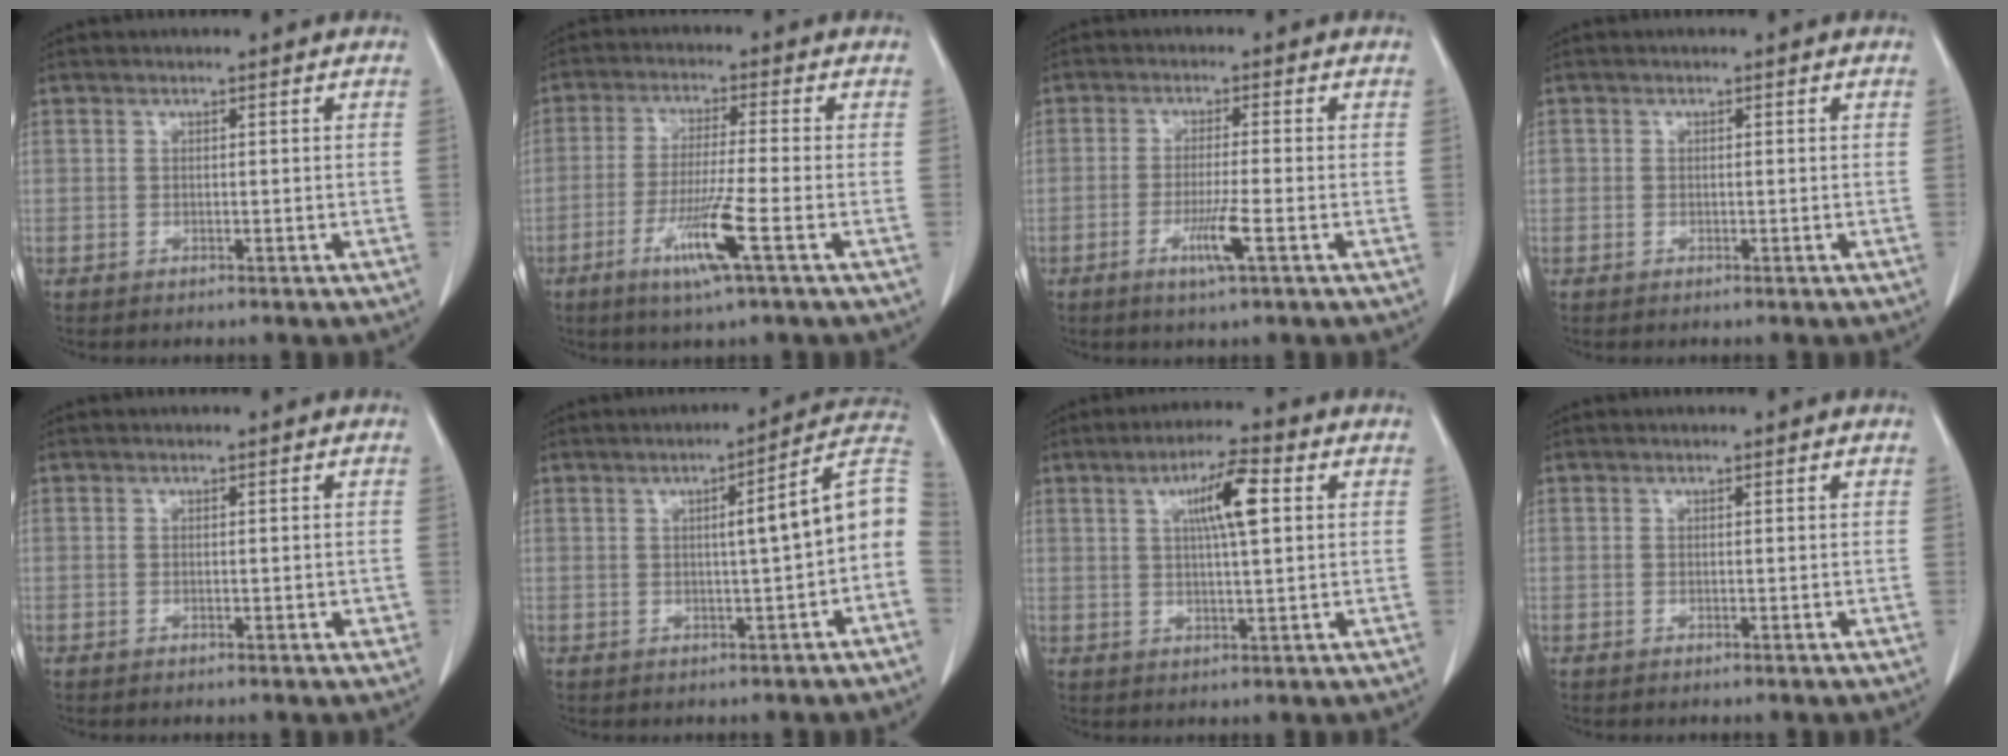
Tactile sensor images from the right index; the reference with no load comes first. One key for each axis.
{"total": 8.4, "fx": -3.6, "fy": -0.7, "fz": 7.6, "tx": -0.148, "ty": -0.019, "tz": -0.068}
{"total": 4.8, "fx": -2.0, "fy": -0.4, "fz": 4.4, "tx": -0.085, "ty": -0.011, "tz": -0.036}
{"total": 0.7, "fx": 0.0, "fy": 0.7, "fz": 0.1, "tx": 0.005, "ty": 0.006, "tz": 0.000}
{"total": 1.1, "fx": -0.1, "fy": 0.6, "fz": 0.9, "tx": -0.009, "ty": 0.001, "tz": 0.000}
{"total": 8.5, "fx": -0.3, "fy": 0.3, "fz": 8.5, "tx": -0.107, "ty": 0.025, "tz": -0.010}
{"total": 7.3, "fx": 2.2, "fy": 0.8, "fz": 6.9, "tx": -0.123, "ty": 0.008, "tz": 0.036}
{"total": 0.0}